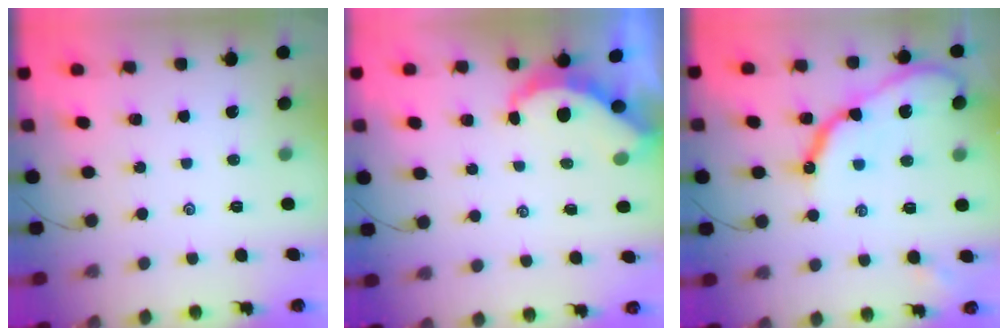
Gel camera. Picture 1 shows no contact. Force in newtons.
{"total": 5.1, "press": 5.1, "slide": 0.4}
{"total": 13.7, "press": 13.6, "slide": 1.5}